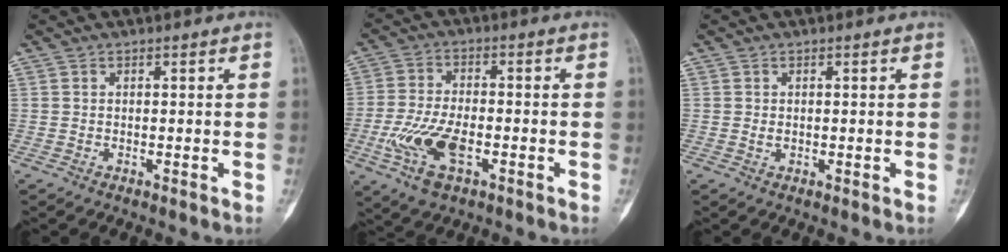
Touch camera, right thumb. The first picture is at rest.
{"total": 10.8, "force": [-3.6, 5.3, 8.7], "torque": [-0.183, 0.008, -0.067]}
{"total": 0.6, "force": [0.1, 0.5, 0.4], "torque": [-0.003, 0.000, 0.002]}